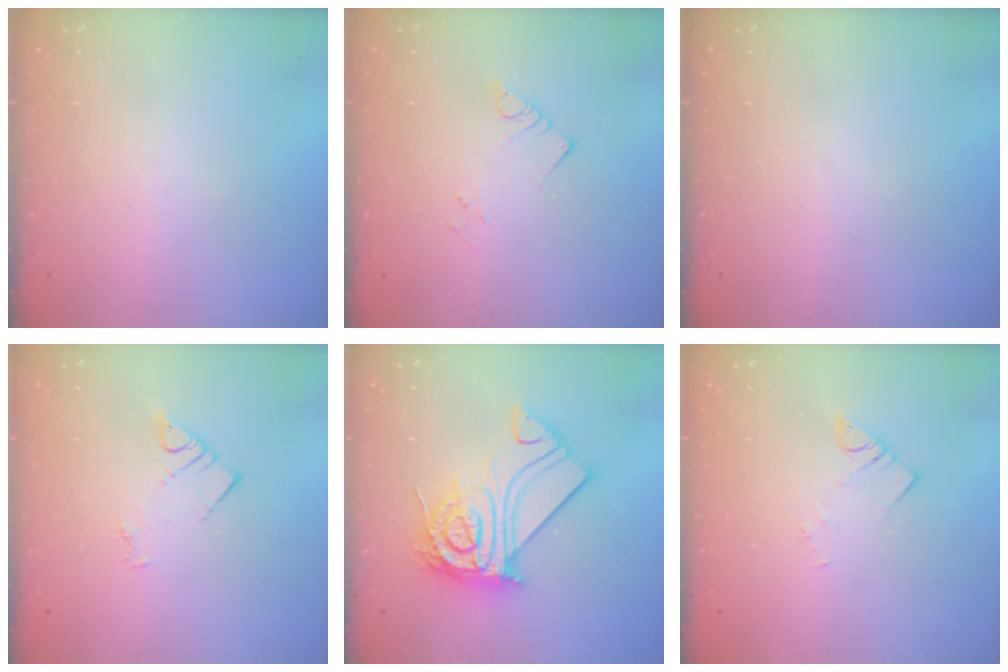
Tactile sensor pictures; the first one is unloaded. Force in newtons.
{"total": 2.9, "press": 2.9, "slide": 0.4}
{"total": 0.0}
{"total": 3.8, "press": 3.8, "slide": 0.4}
{"total": 21.6, "press": 21.6, "slide": 2.0}
{"total": 2.2, "press": 2.2, "slide": 0.2}